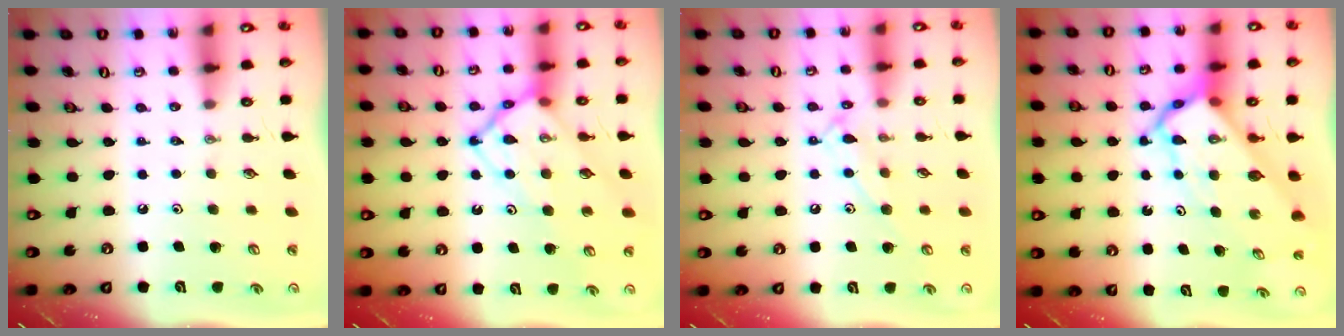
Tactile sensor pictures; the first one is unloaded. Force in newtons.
{"total": 14.9, "press": 14.9, "slide": 1.6}
{"total": 10.8, "press": 10.8, "slide": 0.8}
{"total": 9.2, "press": 9.2, "slide": 0.9}